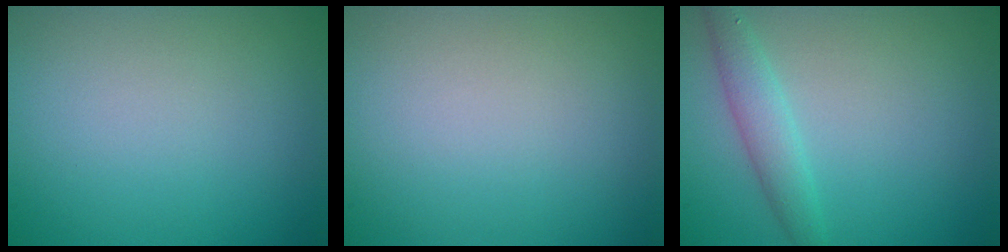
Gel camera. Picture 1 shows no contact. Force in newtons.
{"total": 0.0}
{"total": 2.3, "press": 2.3, "slide": 0.1}